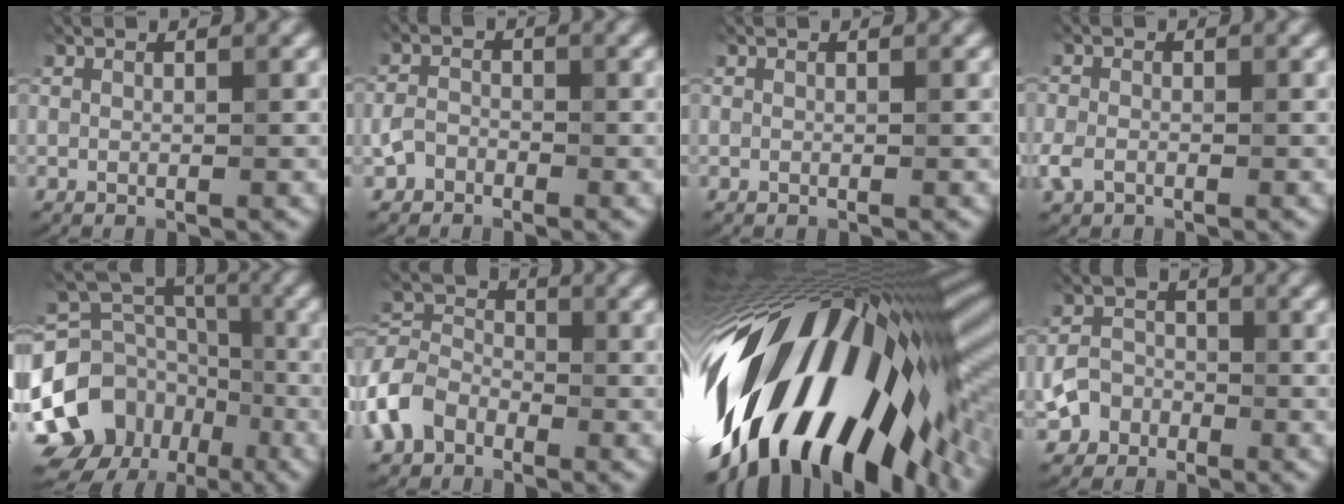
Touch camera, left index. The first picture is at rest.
{"total": 3.4, "force": [-3.1, -0.3, -1.2], "torque": [-0.008, -0.011, -0.021]}
{"total": 0.0}
{"total": 2.4, "force": [-2.3, -0.4, -0.1], "torque": [-0.031, -0.013, -0.009]}
{"total": 11.9, "force": [-8.1, 8.2, 2.7], "torque": [-0.109, -0.004, -0.107]}
{"total": 5.2, "force": [-4.8, 2.1, 0.2], "torque": [-0.041, -0.004, -0.067]}
{"total": 16.9, "force": [-6.0, 7.1, 14.1], "torque": [-0.260, -0.021, -0.081]}
{"total": 3.8, "force": [-3.5, 0.8, -1.2], "torque": [-0.006, -0.010, -0.028]}